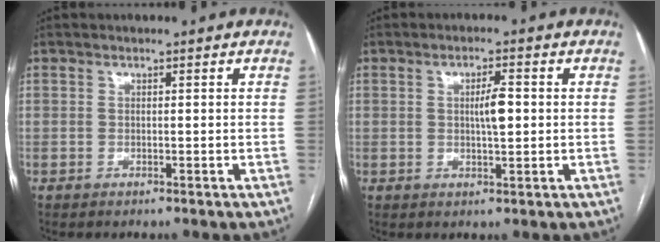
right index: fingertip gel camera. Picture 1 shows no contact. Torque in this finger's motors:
{"motor_torque": [0.01, -0.01, 0.09, 0.03]}